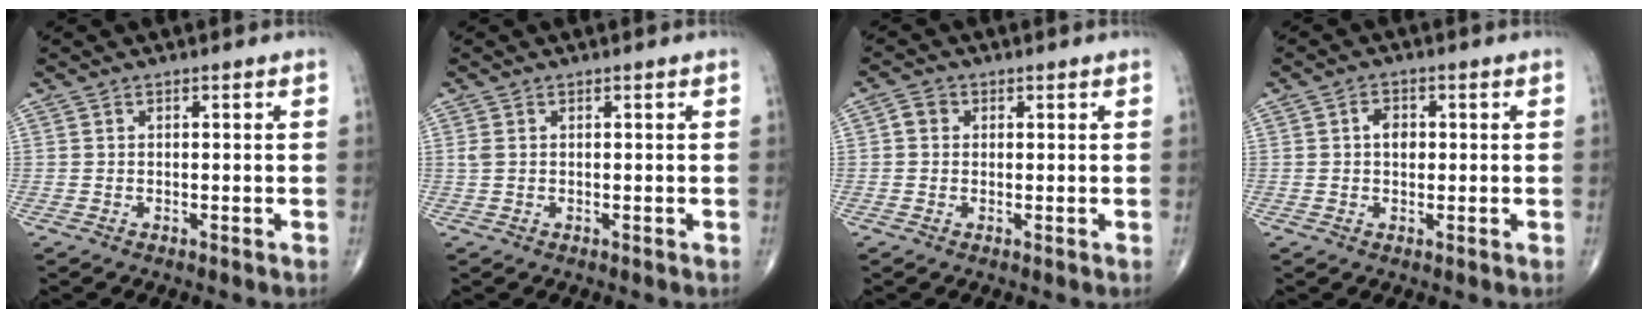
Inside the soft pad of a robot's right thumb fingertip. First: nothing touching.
{"total": 1.2, "force": [0.2, 0.8, 0.9], "torque": [-0.028, 0.007, 0.008]}
{"total": 2.4, "force": [0.3, 2.1, 1.1], "torque": [-0.010, 0.006, 0.002]}
{"total": 3.1, "force": [0.3, 2.2, 2.2], "torque": [-0.025, 0.005, 0.001]}